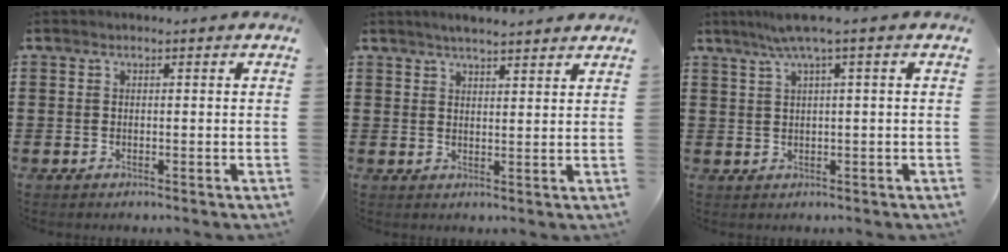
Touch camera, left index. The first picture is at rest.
{"total": 2.7, "force": [2.6, -0.2, 0.8], "torque": [-0.020, -0.001, 0.048]}
{"total": 3.8, "force": [1.7, -0.4, 3.4], "torque": [-0.066, -0.001, 0.028]}